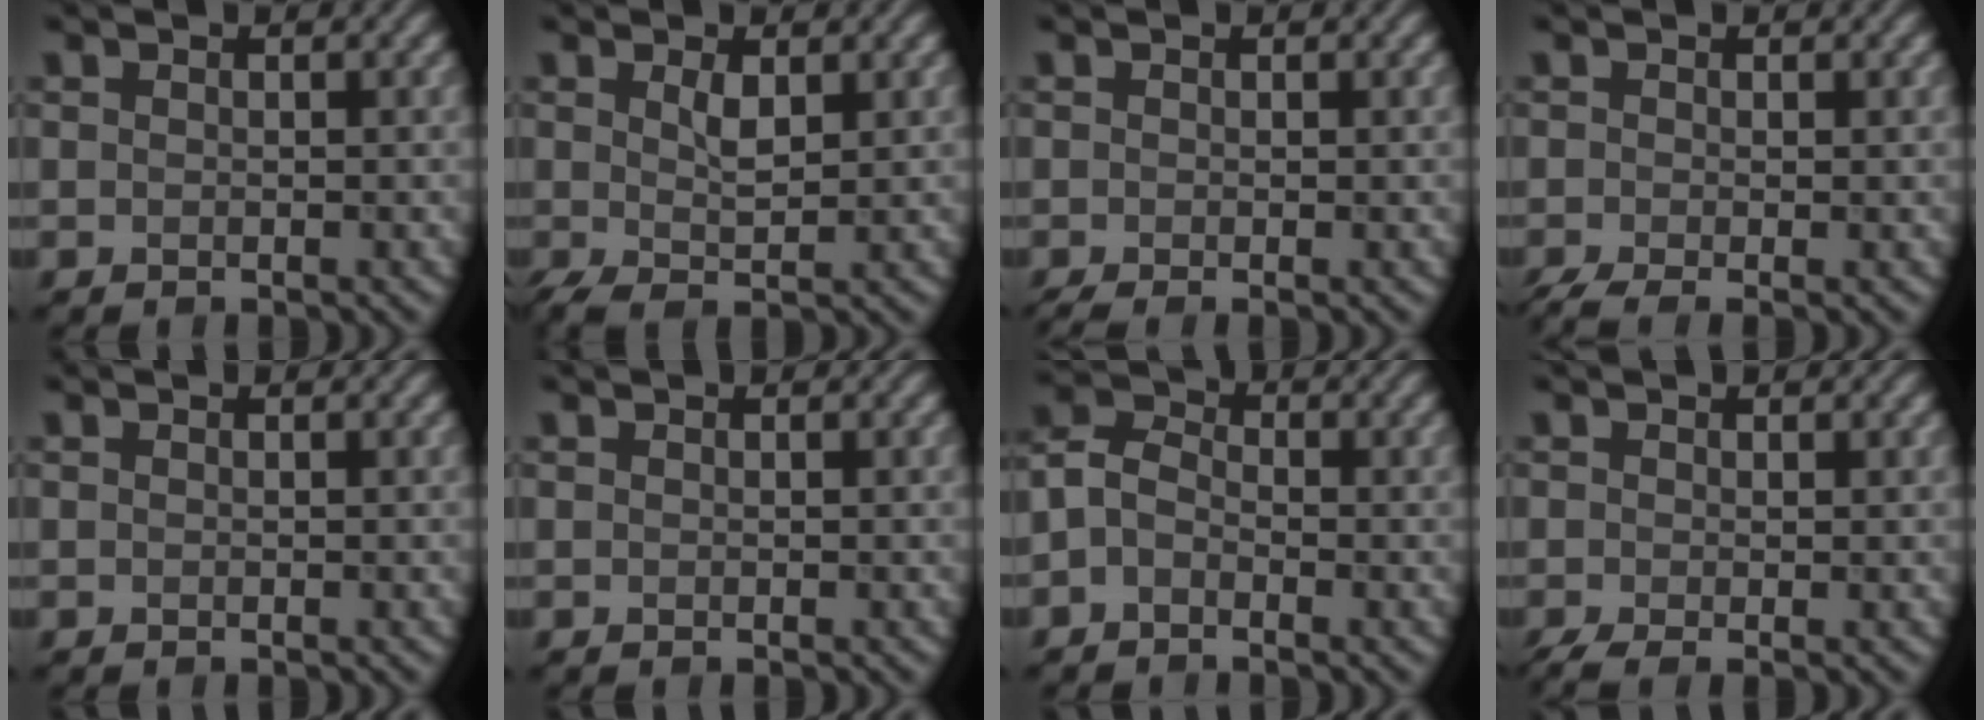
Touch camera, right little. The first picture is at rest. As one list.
[{"total": 2.5, "force": [0.5, 0.8, 2.4], "torque": [-0.052, -0.001, 0.011]}, {"total": 1.1, "force": [-0.6, 0.2, 0.9], "torque": [-0.020, -0.011, -0.015]}, {"total": 2.6, "force": [-1.5, 0.7, 2.0], "torque": [-0.041, -0.012, -0.033]}, {"total": 0.0}, {"total": 0.0}, {"total": 2.8, "force": [-1.0, 1.9, 1.8], "torque": [-0.037, 0.010, -0.032]}, {"total": 1.7, "force": [-0.7, 0.6, 1.5], "torque": [-0.034, -0.011, -0.016]}]